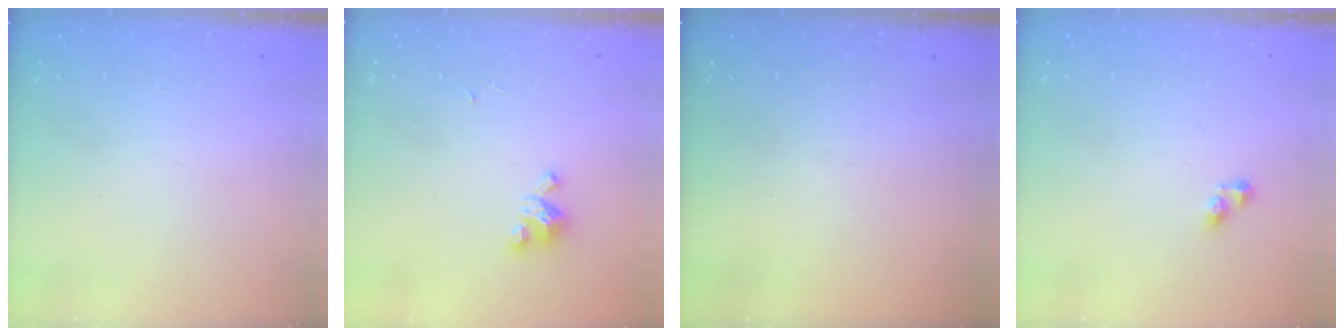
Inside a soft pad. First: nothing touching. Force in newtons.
{"total": 3.6, "press": 3.6, "slide": 0.3}
{"total": 0.0}
{"total": 3.4, "press": 3.4, "slide": 0.4}